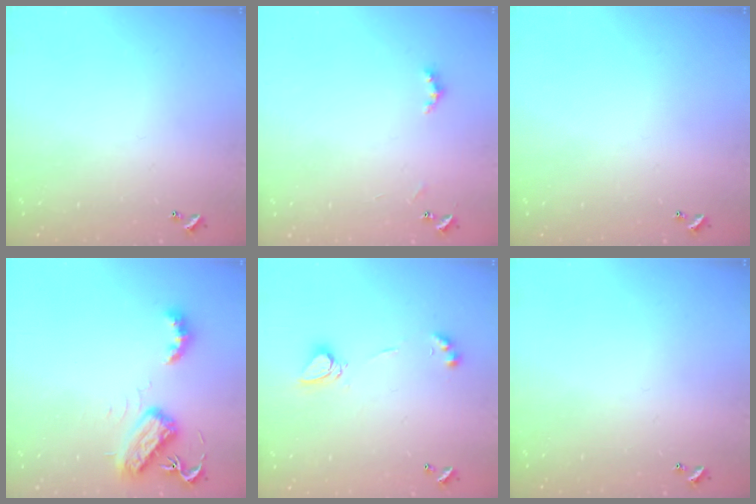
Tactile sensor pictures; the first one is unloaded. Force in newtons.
{"total": 2.6, "press": 2.5, "slide": 0.6}
{"total": 0.0}
{"total": 6.4, "press": 6.4, "slide": 0.2}
{"total": 6.0, "press": 6.0, "slide": 0.4}
{"total": 0.0}